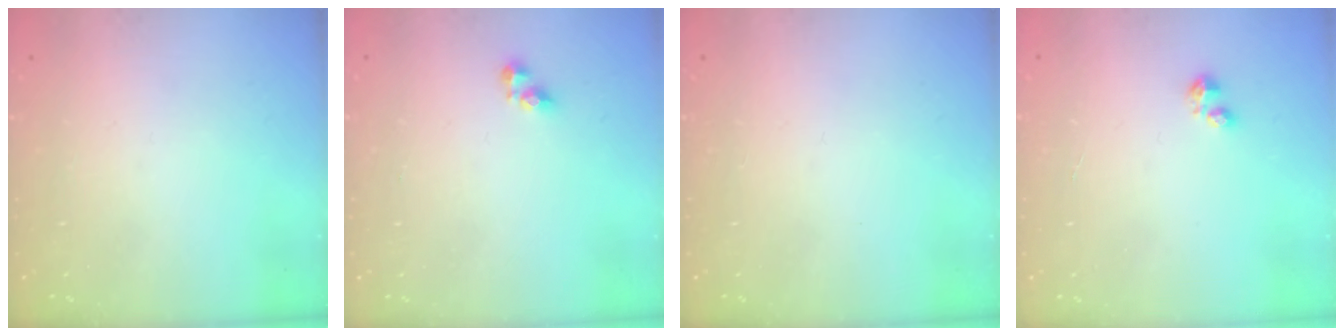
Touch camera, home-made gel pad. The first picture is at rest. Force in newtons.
{"total": 4.6, "press": 4.6, "slide": 0.6}
{"total": 0.0}
{"total": 2.4, "press": 2.4, "slide": 0.3}